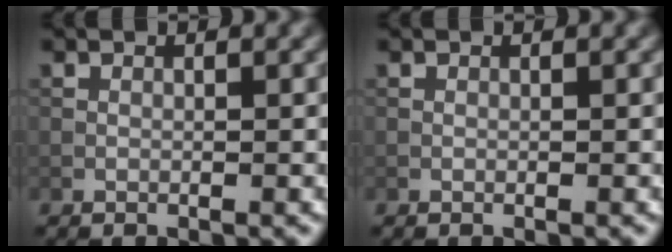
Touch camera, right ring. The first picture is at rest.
{"total": 0.0}